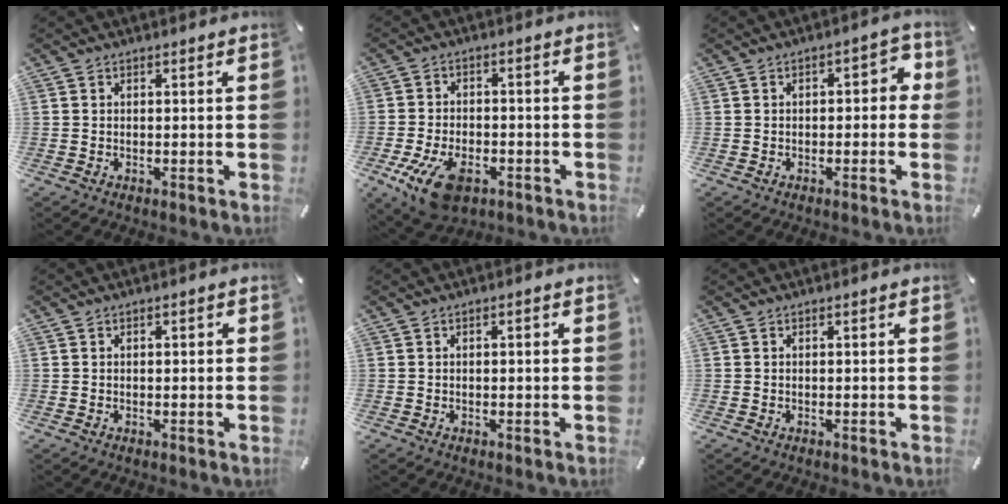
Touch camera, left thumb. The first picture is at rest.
{"total": 11.0, "force": [-5.3, 6.2, 7.4], "torque": [-0.151, 0.011, -0.095]}
{"total": 4.5, "force": [-0.5, 2.6, 3.6], "torque": [-0.052, 0.013, -0.017]}
{"total": 0.7, "force": [0.0, 0.4, 0.6], "torque": [-0.011, 0.002, -0.001]}
{"total": 0.9, "force": [-0.1, 0.4, 0.8], "torque": [-0.014, 0.002, -0.003]}
{"total": 0.0}